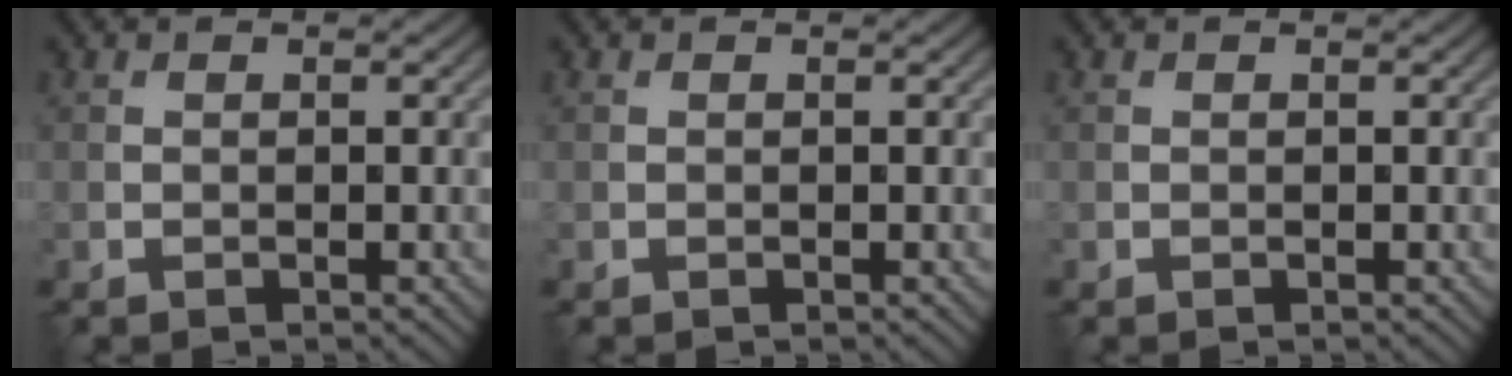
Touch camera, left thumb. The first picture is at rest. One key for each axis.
{"total": 0.0}
{"total": 0.0}